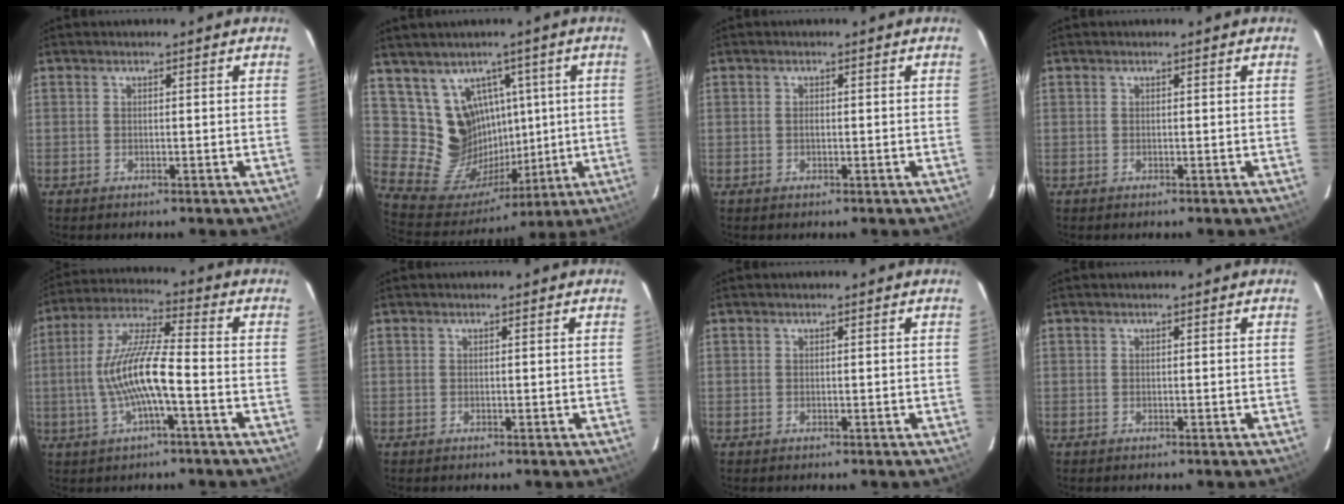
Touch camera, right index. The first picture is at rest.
{"total": 13.7, "force": [5.0, 11.9, 4.5], "torque": [-0.099, 0.007, 0.120]}
{"total": 0.5, "force": [-0.1, 0.3, 0.4], "torque": [-0.006, 0.002, -0.002]}
{"total": 0.0}
{"total": 11.9, "force": [-2.7, 1.7, 11.5], "torque": [-0.235, 0.007, -0.052]}
{"total": 0.0}
{"total": 0.0}
{"total": 0.0}